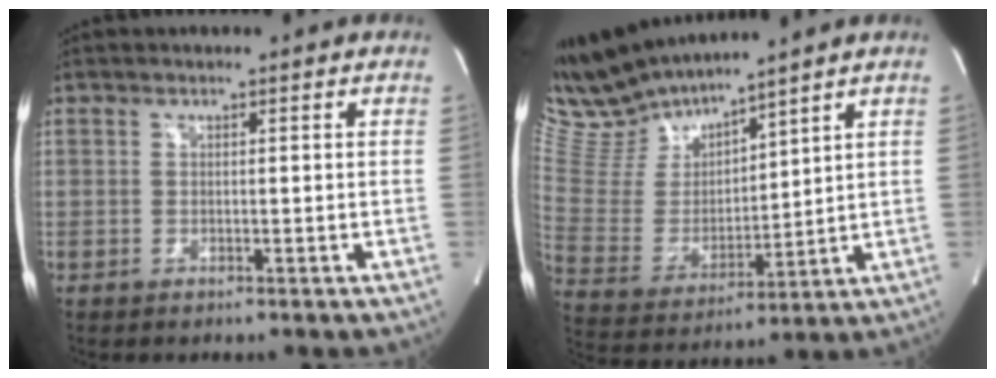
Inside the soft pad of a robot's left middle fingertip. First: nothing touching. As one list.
[{"total": 12.0, "force": [11.6, 1.2, 2.8], "torque": [-0.077, -0.001, 0.249]}]